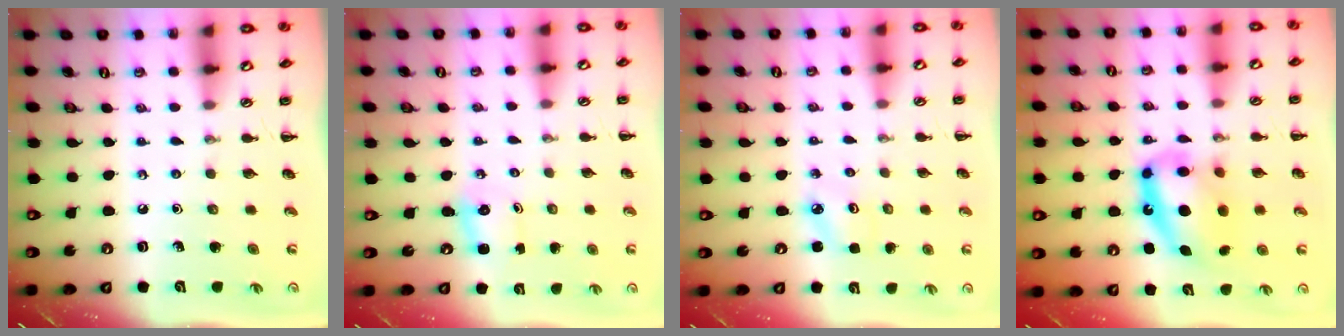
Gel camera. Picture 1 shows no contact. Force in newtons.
{"total": 2.2, "press": 2.1, "slide": 0.8}
{"total": 2.5, "press": 2.4, "slide": 0.6}
{"total": 14.1, "press": 13.6, "slide": 3.4}